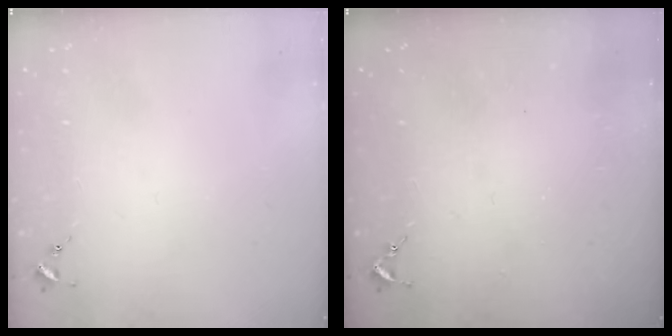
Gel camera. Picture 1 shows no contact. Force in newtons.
{"total": 2.6, "press": 2.5, "slide": 0.3}